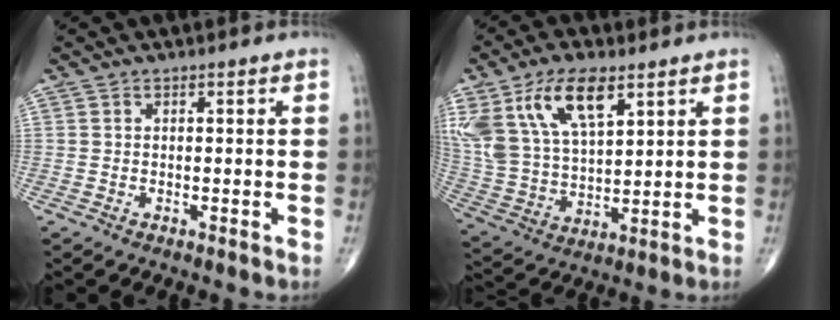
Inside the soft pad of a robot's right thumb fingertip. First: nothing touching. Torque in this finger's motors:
{"motor_torque": [-0.61, 1.28, 1.52, 0.95, 0.19]}